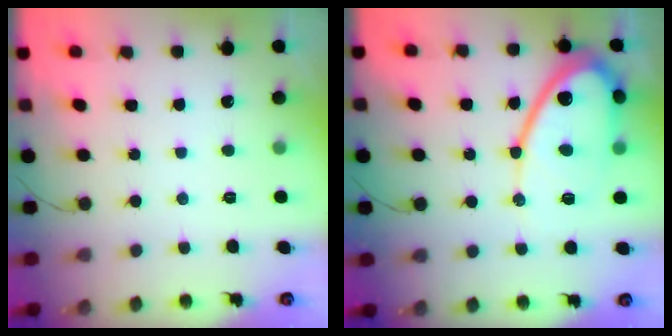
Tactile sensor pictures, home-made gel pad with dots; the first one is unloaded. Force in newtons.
{"total": 14.6, "press": 14.6, "slide": 1.1}